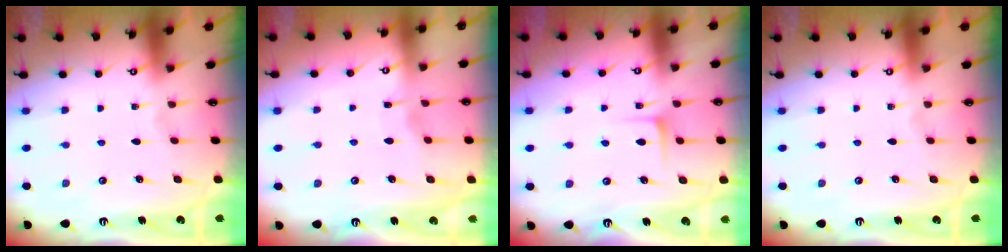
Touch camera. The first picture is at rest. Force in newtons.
{"total": 2.8, "press": 2.8, "slide": 0.4}
{"total": 5.3, "press": 5.2, "slide": 0.8}
{"total": 0.0}